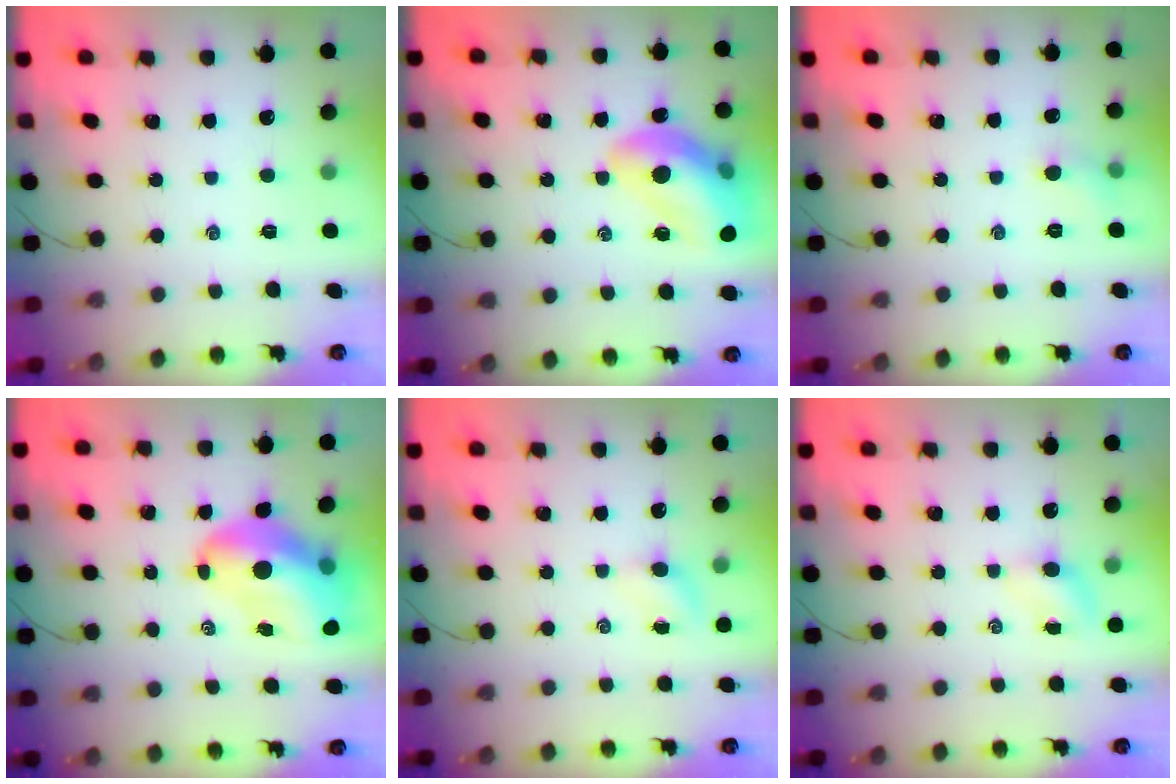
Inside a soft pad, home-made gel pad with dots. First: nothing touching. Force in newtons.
{"total": 18.7, "press": 18.5, "slide": 2.8}
{"total": 3.4, "press": 3.2, "slide": 1.2}
{"total": 14.2, "press": 13.7, "slide": 4.0}
{"total": 3.5, "press": 3.3, "slide": 1.1}
{"total": 4.2, "press": 4.1, "slide": 1.1}